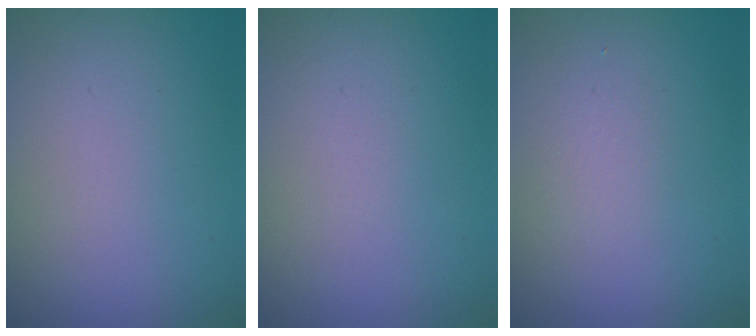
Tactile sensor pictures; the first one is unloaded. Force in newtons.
{"total": 0.0}
{"total": 1.1, "press": 1.1, "slide": 0.1}